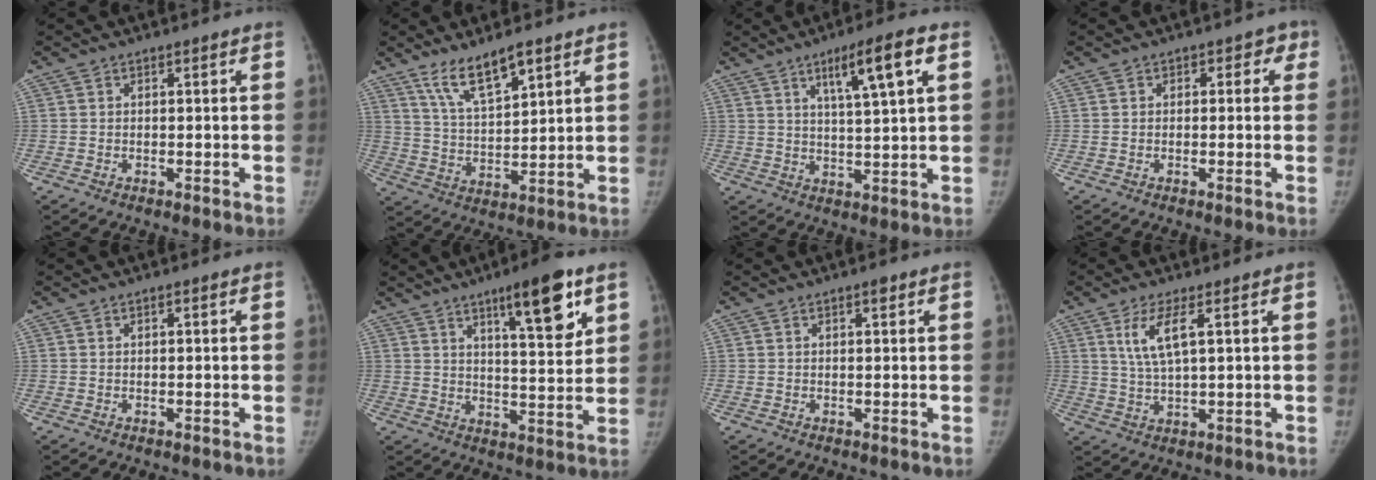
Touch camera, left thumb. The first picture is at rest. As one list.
[{"total": 9.1, "force": [6.4, 2.5, 6.0], "torque": [-0.100, -0.040, 0.127]}, {"total": 9.3, "force": [4.3, 0.9, 8.2], "torque": [-0.133, -0.013, 0.071]}, {"total": 2.5, "force": [0.7, 2.2, 1.0], "torque": [0.026, 0.005, -0.003]}, {"total": 0.0}, {"total": 13.0, "force": [7.2, 3.1, 10.4], "torque": [-0.135, -0.038, 0.107]}, {"total": 0.9, "force": [0.6, 0.3, 0.6], "torque": [-0.004, -0.001, 0.008]}, {"total": 6.2, "force": [2.4, 1.4, 5.6], "torque": [-0.123, -0.015, 0.055]}]